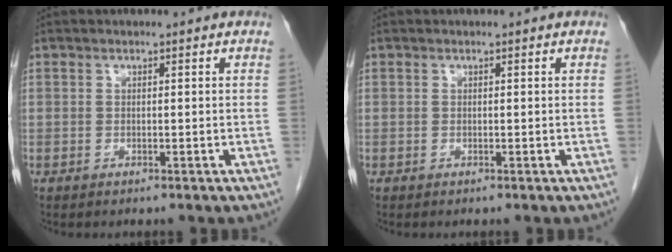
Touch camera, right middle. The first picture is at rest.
{"total": 0.0}